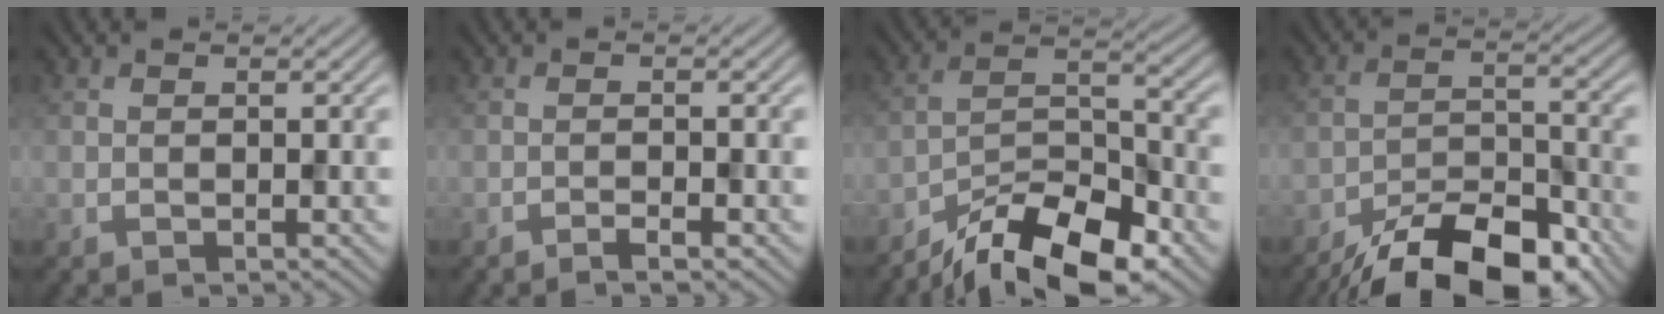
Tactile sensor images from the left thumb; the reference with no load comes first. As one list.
[{"total": 1.5, "force": [-1.1, 0.0, 1.0], "torque": [-0.017, 0.004, -0.021]}, {"total": 13.0, "force": [-10.3, 3.6, 7.0], "torque": [-0.123, 0.000, -0.189]}, {"total": 13.5, "force": [-10.7, 4.4, 7.1], "torque": [-0.114, -0.021, -0.174]}]